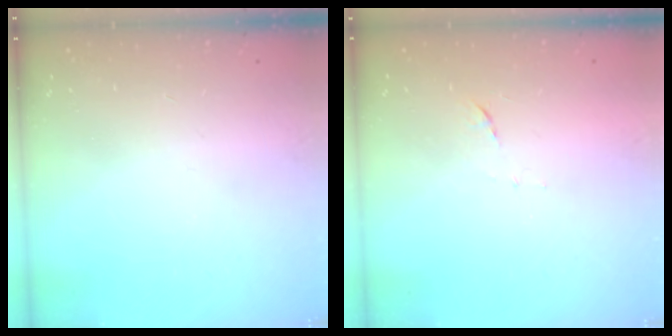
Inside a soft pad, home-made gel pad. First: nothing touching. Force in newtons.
{"total": 5.5, "press": 5.4, "slide": 0.4}